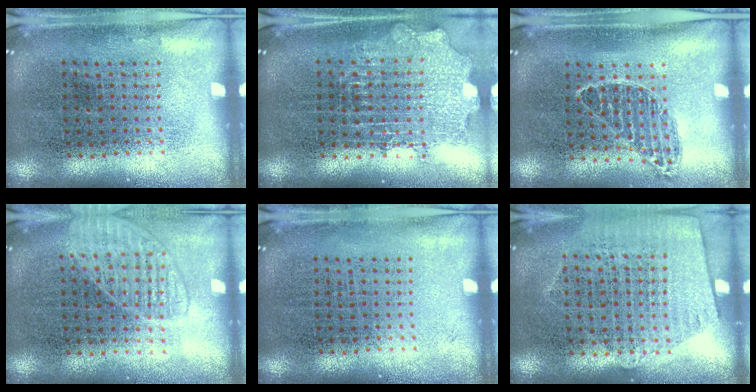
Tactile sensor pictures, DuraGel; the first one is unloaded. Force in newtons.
{"total": 2.0, "press": 1.6, "slide": 1.2}
{"total": 0.8, "press": 0.7, "slide": 0.3}
{"total": 1.5, "press": 1.4, "slide": 0.5}
{"total": 0.0}
{"total": 1.3, "press": 1.1, "slide": 0.6}